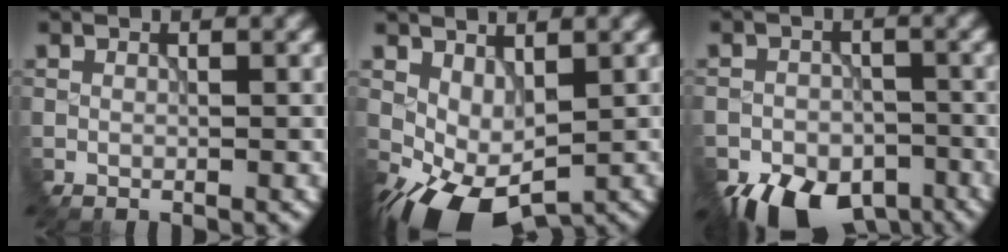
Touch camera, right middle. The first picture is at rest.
{"total": 6.1, "force": [-2.0, 3.4, 4.6], "torque": [-0.085, -0.017, -0.021]}
{"total": 9.9, "force": [-7.0, 5.4, 4.6], "torque": [-0.065, -0.038, -0.099]}